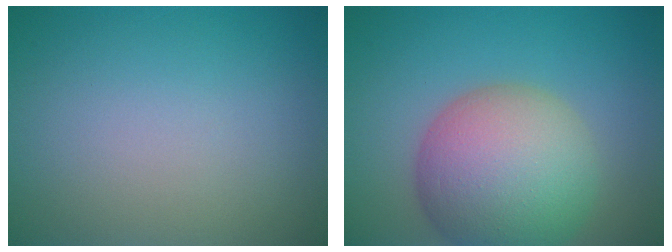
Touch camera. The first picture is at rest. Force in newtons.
{"total": 10.7, "press": 10.7, "slide": 0.8}